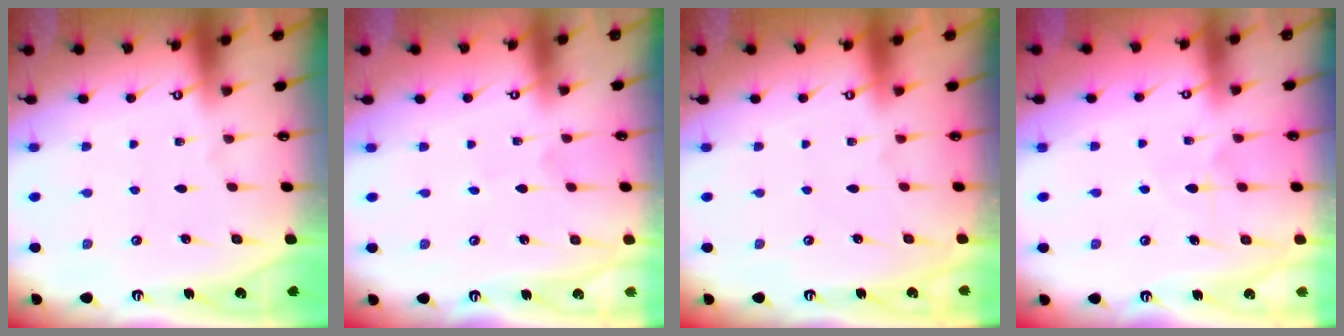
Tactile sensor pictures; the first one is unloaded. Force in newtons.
{"total": 0.0}
{"total": 0.0}
{"total": 4.9, "press": 4.9, "slide": 0.1}